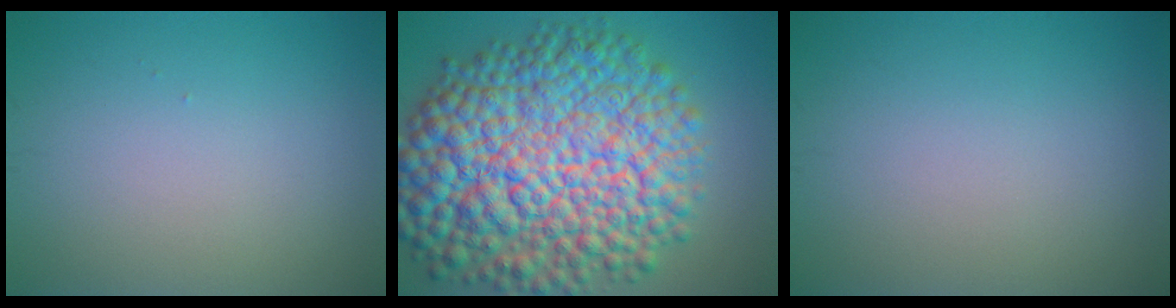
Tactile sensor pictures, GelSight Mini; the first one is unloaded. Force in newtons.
{"total": 16.7, "press": 16.7, "slide": 0.4}
{"total": 0.0}